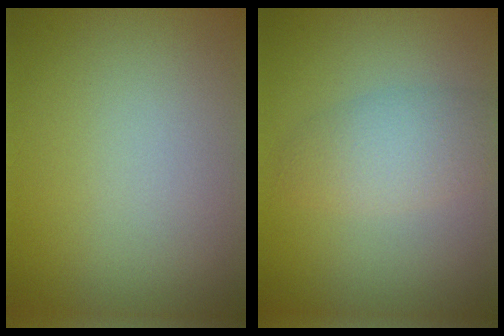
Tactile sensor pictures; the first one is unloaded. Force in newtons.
{"total": 3.2, "press": 3.2, "slide": 0.1}